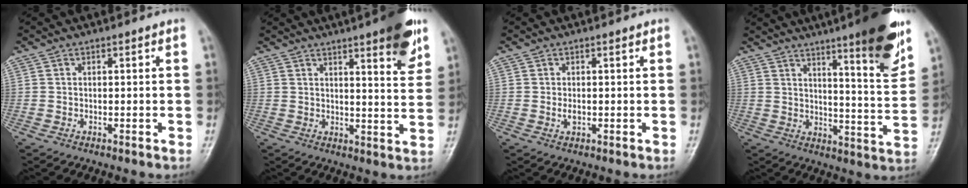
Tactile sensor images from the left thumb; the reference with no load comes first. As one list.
[{"total": 11.2, "force": [6.7, 2.3, 8.7], "torque": [-0.092, -0.033, 0.085]}, {"total": 1.7, "force": [-0.1, 1.1, 1.2], "torque": [-0.016, -0.001, -0.002]}, {"total": 17.4, "force": [10.7, 2.4, 13.5], "torque": [-0.163, -0.061, 0.151]}]